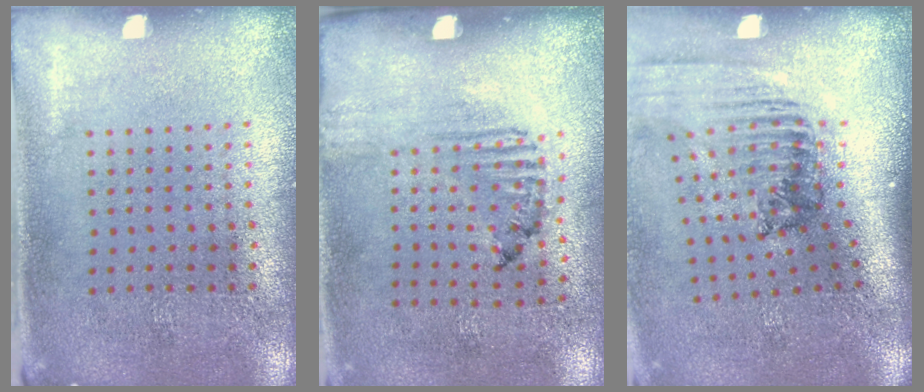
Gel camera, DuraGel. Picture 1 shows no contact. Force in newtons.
{"total": 1.8, "press": 1.0, "slide": 1.5}
{"total": 1.8, "press": 1.4, "slide": 1.2}